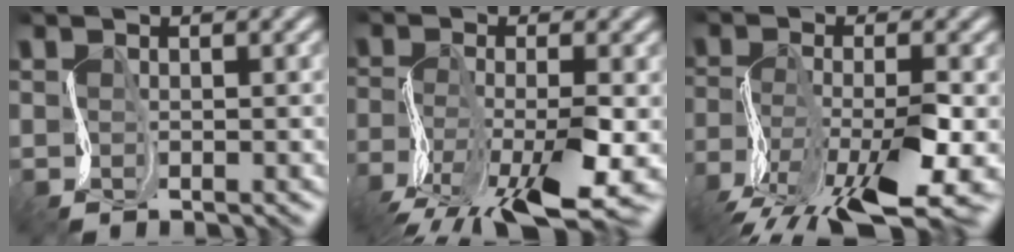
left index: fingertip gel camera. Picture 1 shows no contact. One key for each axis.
{"total": 10.3, "fx": -5.5, "fy": 3.0, "fz": 8.2, "tx": -0.166, "ty": -0.019, "tz": -0.103}
{"total": 11.4, "fx": -6.4, "fy": 3.4, "fz": 8.8, "tx": -0.177, "ty": -0.017, "tz": -0.118}